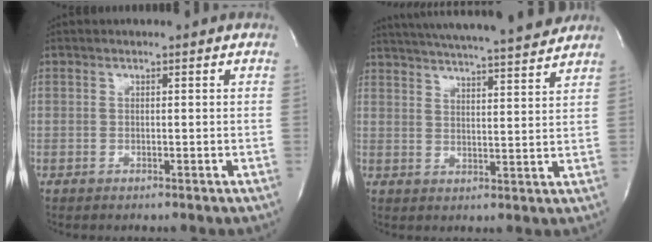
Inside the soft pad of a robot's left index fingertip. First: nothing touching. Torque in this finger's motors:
{"motor_torque": [0.07, -0.19, 0.51, 0.09]}